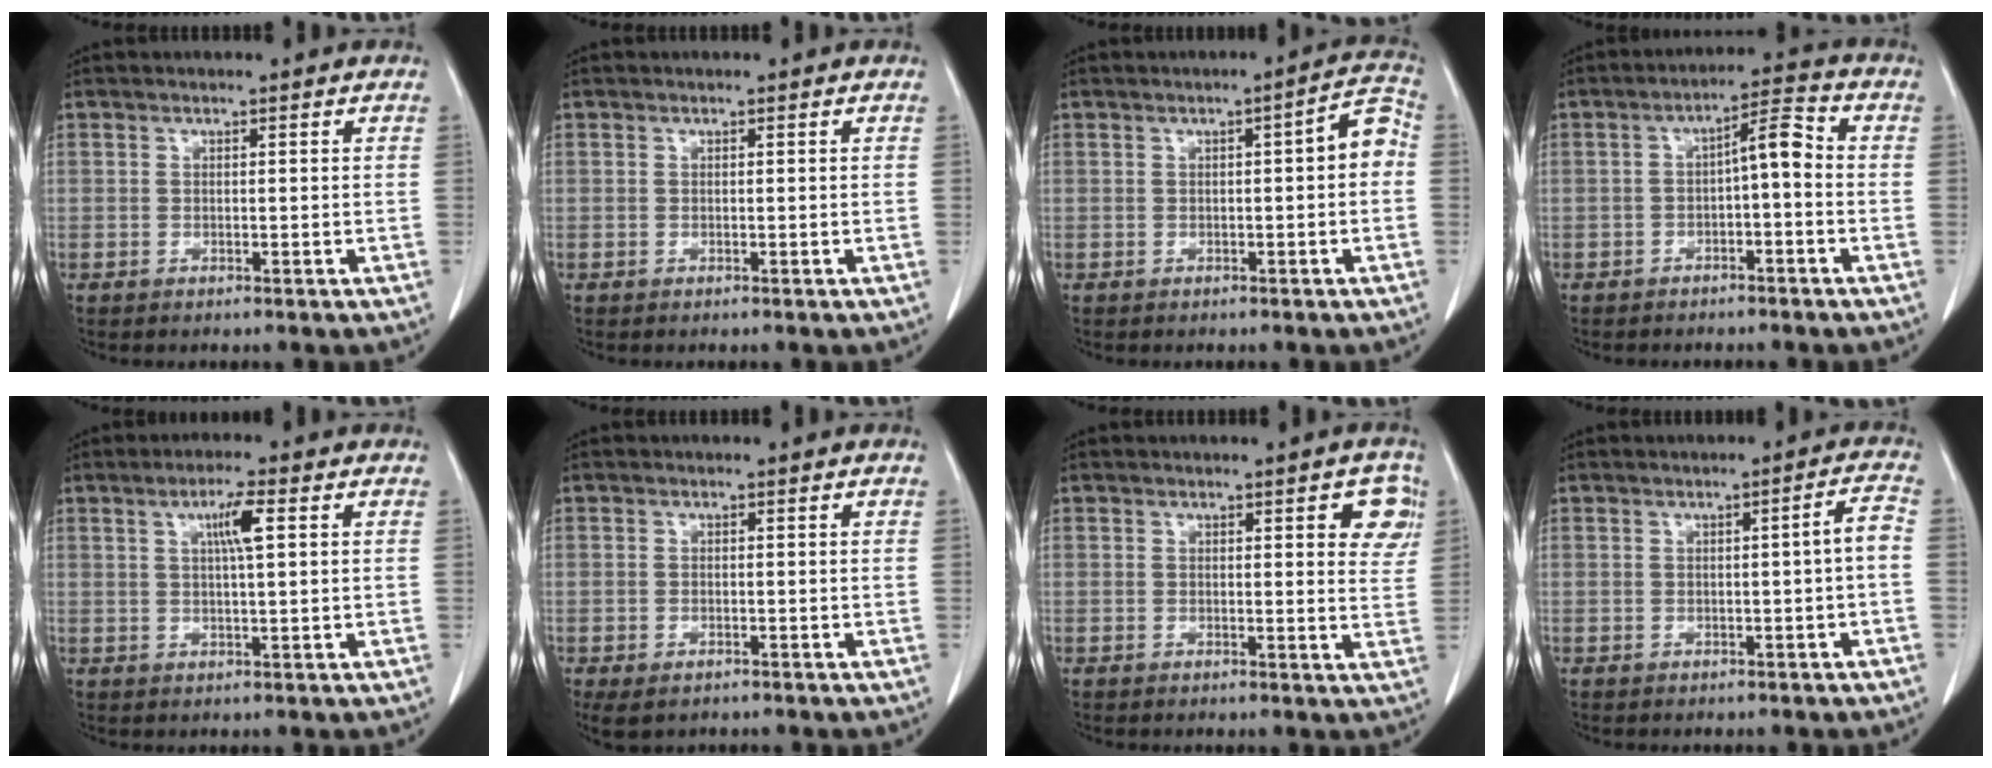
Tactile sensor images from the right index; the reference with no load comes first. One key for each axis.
{"total": 0.0}
{"total": 4.5, "fx": -0.1, "fy": 0.8, "fz": 4.4, "tx": -0.049, "ty": 0.017, "tz": -0.007}
{"total": 5.5, "fx": -0.7, "fy": 1.3, "fz": 5.3, "tx": -0.082, "ty": 0.026, "tz": -0.012}
{"total": 4.3, "fx": 1.4, "fy": 0.2, "fz": 4.1, "tx": -0.073, "ty": 0.002, "tz": 0.023}
{"total": 3.4, "fx": -2.1, "fy": 1.7, "fz": 2.0, "tx": -0.037, "ty": -0.009, "tz": -0.028}
{"total": 5.0, "fx": 2.1, "fy": 1.4, "fz": 4.3, "tx": -0.036, "ty": -0.004, "tz": 0.017}
{"total": 2.9, "fx": -0.6, "fy": -0.2, "fz": 2.8, "tx": -0.037, "ty": 0.005, "tz": -0.008}